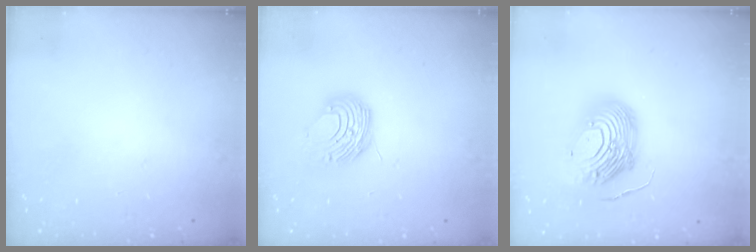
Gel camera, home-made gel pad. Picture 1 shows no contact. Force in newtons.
{"total": 10.3, "press": 10.2, "slide": 1.1}
{"total": 18.0, "press": 17.9, "slide": 1.9}